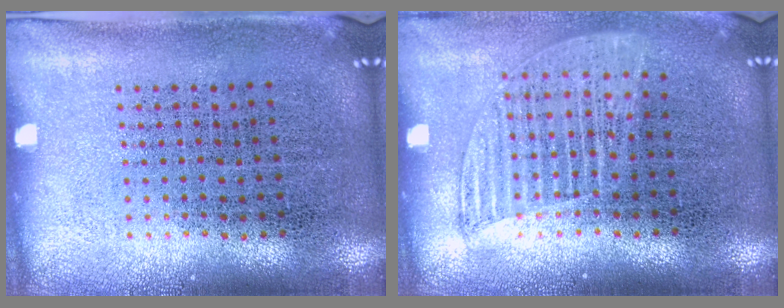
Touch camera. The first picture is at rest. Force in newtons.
{"total": 1.2, "press": 1.1, "slide": 0.6}